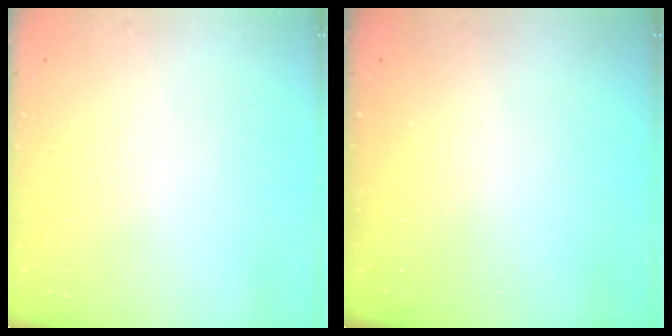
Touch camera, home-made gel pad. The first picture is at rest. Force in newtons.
{"total": 0.0}